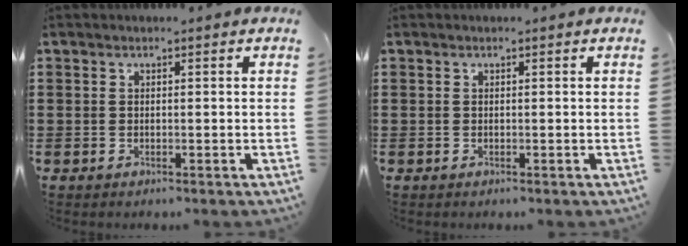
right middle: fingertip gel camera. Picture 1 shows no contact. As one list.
[{"total": 0.0}]